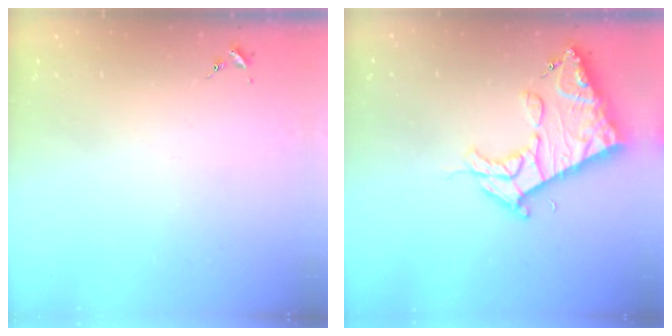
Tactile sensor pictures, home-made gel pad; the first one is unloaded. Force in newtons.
{"total": 15.7, "press": 15.6, "slide": 1.7}